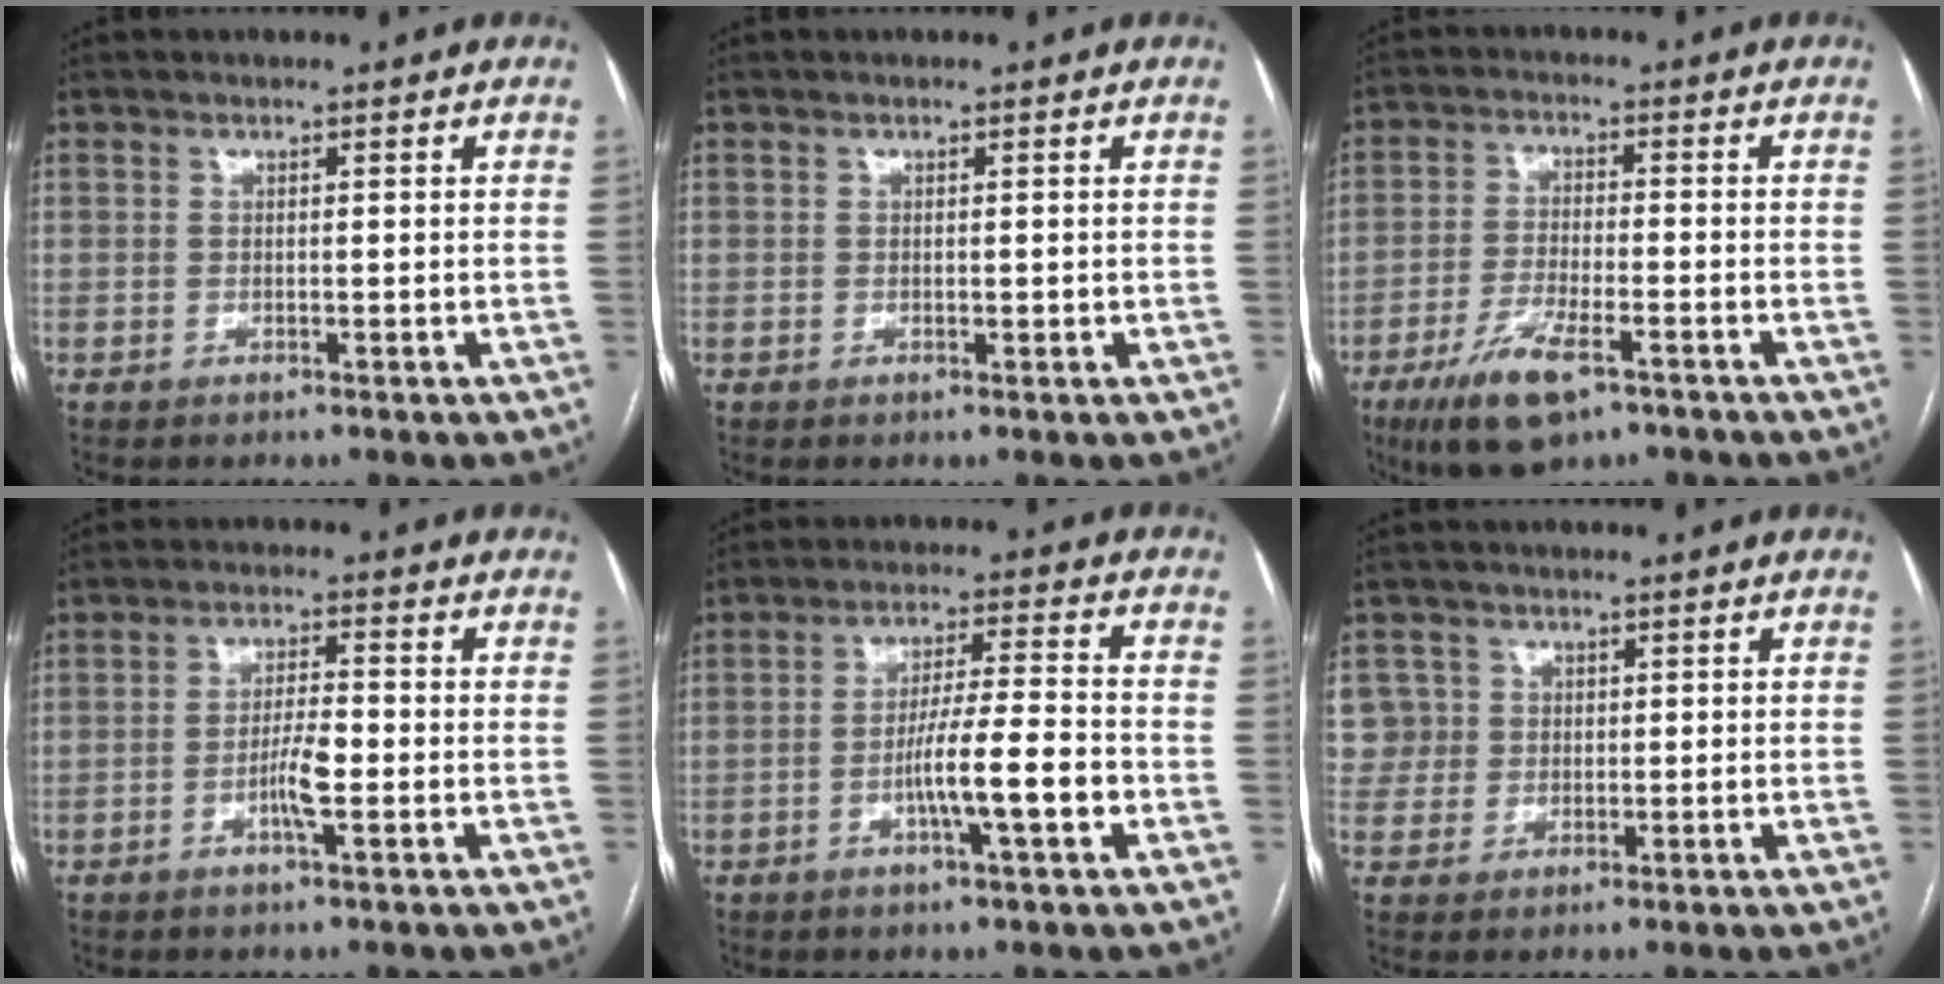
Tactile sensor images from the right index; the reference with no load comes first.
{"total": 0.7, "force": [-0.1, 0.3, 0.6], "torque": [-0.009, -0.001, 0.000]}
{"total": 9.5, "force": [-5.5, 2.8, 7.2], "torque": [-0.138, -0.016, -0.093]}
{"total": 4.6, "force": [-1.5, 0.5, 4.3], "torque": [-0.082, 0.000, -0.029]}
{"total": 8.7, "force": [-2.9, 0.3, 8.2], "torque": [-0.141, 0.004, -0.052]}
{"total": 5.1, "force": [1.2, 5.0, 0.0], "torque": [0.013, 0.019, 0.026]}